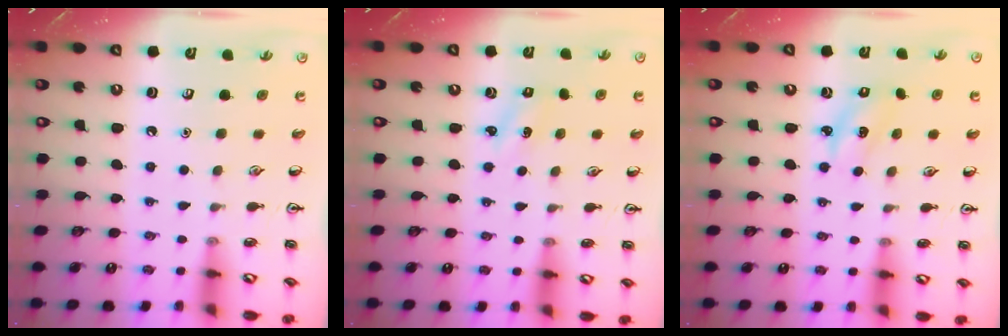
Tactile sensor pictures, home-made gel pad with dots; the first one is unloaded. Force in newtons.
{"total": 1.4, "press": 1.3, "slide": 0.6}
{"total": 2.2, "press": 2.1, "slide": 0.7}